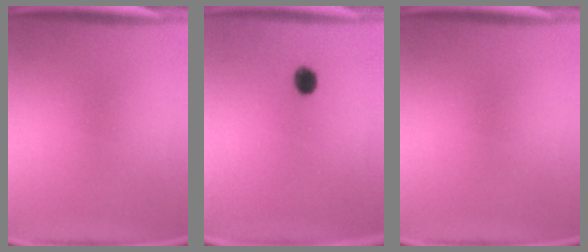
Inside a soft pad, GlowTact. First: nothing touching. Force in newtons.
{"total": 3.3}
{"total": 0.0}